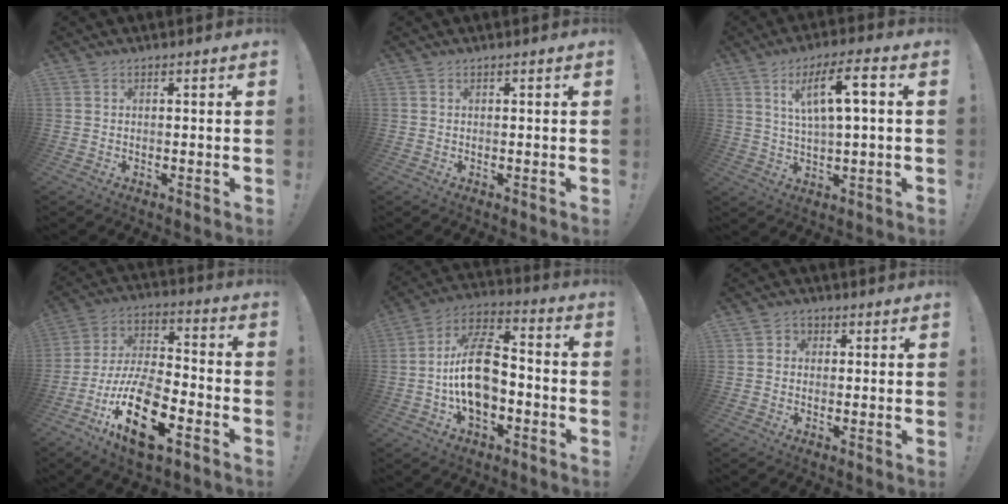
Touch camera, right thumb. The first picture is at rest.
{"total": 0.0}
{"total": 10.4, "force": [3.1, 2.5, 9.6], "torque": [-0.165, 0.003, 0.047]}
{"total": 20.4, "force": [-10.0, 8.6, 15.5], "torque": [-0.296, 0.055, -0.161]}
{"total": 17.2, "force": [-2.7, 10.5, 13.4], "torque": [-0.235, 0.023, -0.045]}
{"total": 2.7, "force": [-0.1, 2.6, 1.0], "torque": [-0.016, 0.006, -0.001]}